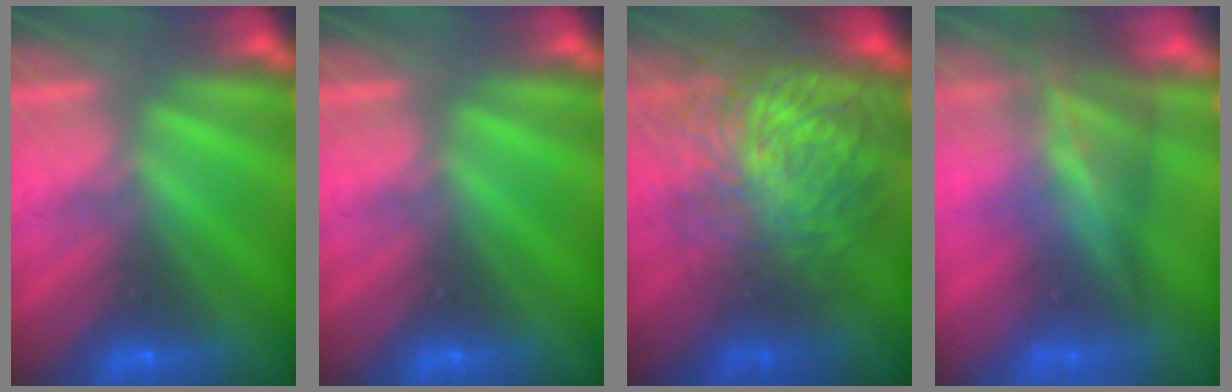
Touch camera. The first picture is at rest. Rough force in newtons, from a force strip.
{"total": 0.0}
{"total": 7.5}
{"total": 7.9}